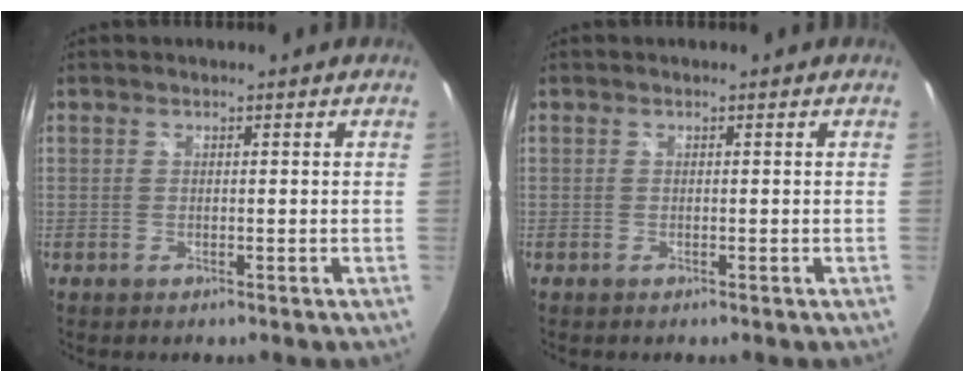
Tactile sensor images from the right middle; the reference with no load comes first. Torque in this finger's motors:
{"motor_torque": [0.07, -0.83, -0.01, 0.03]}